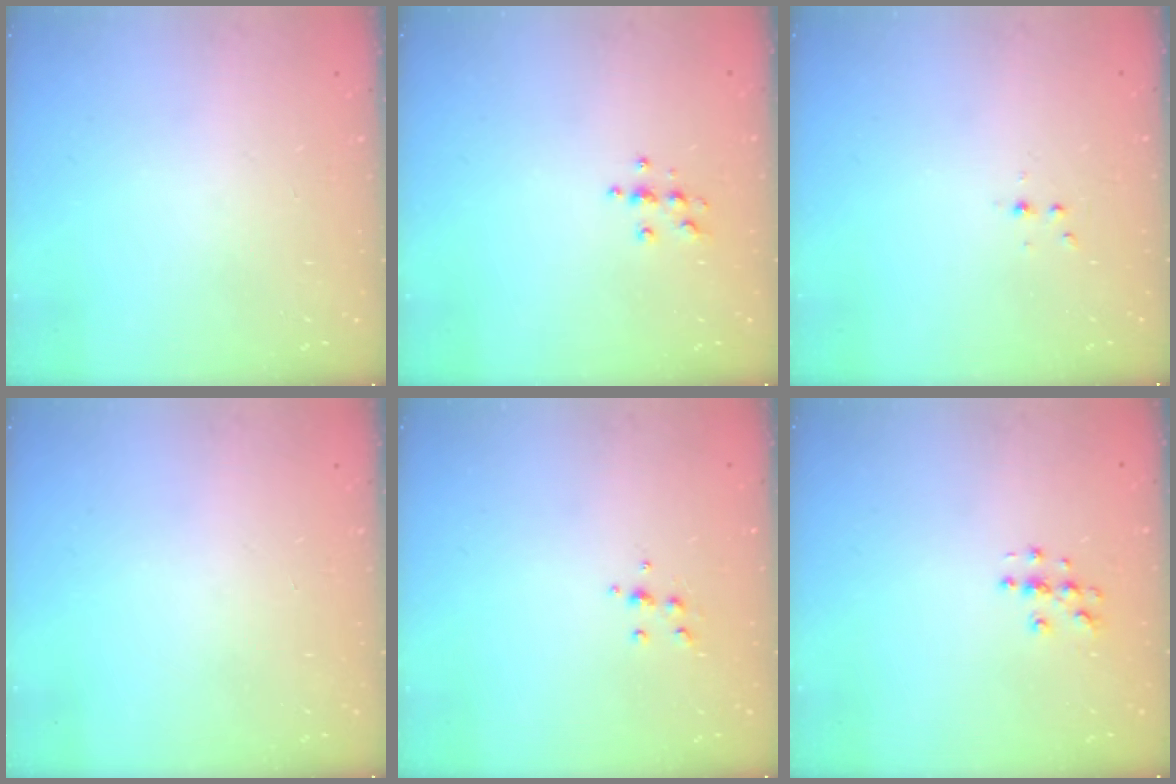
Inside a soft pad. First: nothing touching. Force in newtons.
{"total": 4.8, "press": 4.7, "slide": 0.6}
{"total": 2.7, "press": 2.3, "slide": 1.4}
{"total": 0.0}
{"total": 5.9, "press": 5.9, "slide": 0.7}
{"total": 4.6, "press": 4.6, "slide": 0.3}